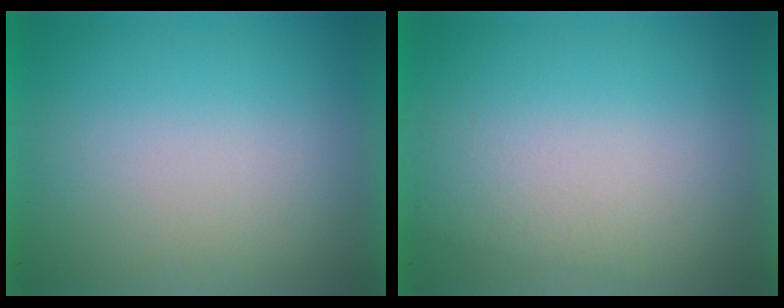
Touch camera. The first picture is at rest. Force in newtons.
{"total": 1.0}